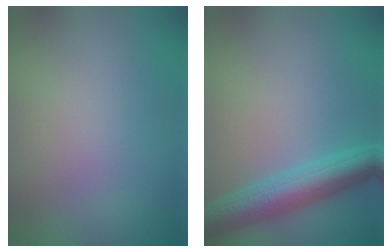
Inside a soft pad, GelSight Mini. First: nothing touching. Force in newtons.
{"total": 6.2, "press": 6.2, "slide": 0.1}